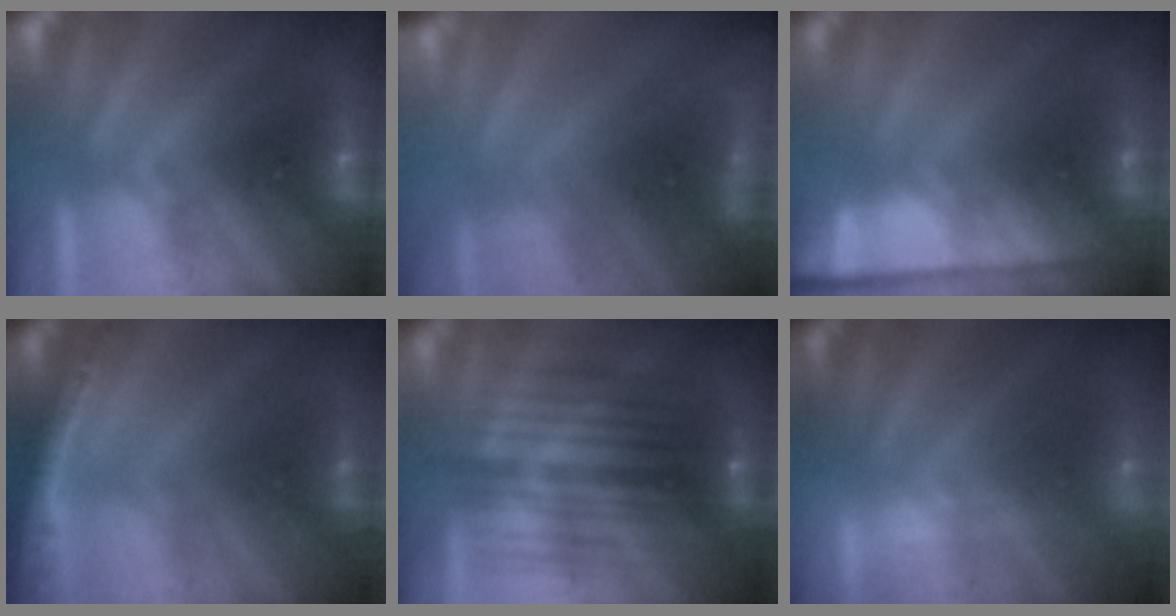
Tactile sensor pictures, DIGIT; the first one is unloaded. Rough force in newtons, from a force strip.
{"total": 8.4}
{"total": 8.2}
{"total": 1.3}
{"total": 10.5}
{"total": 1.9}